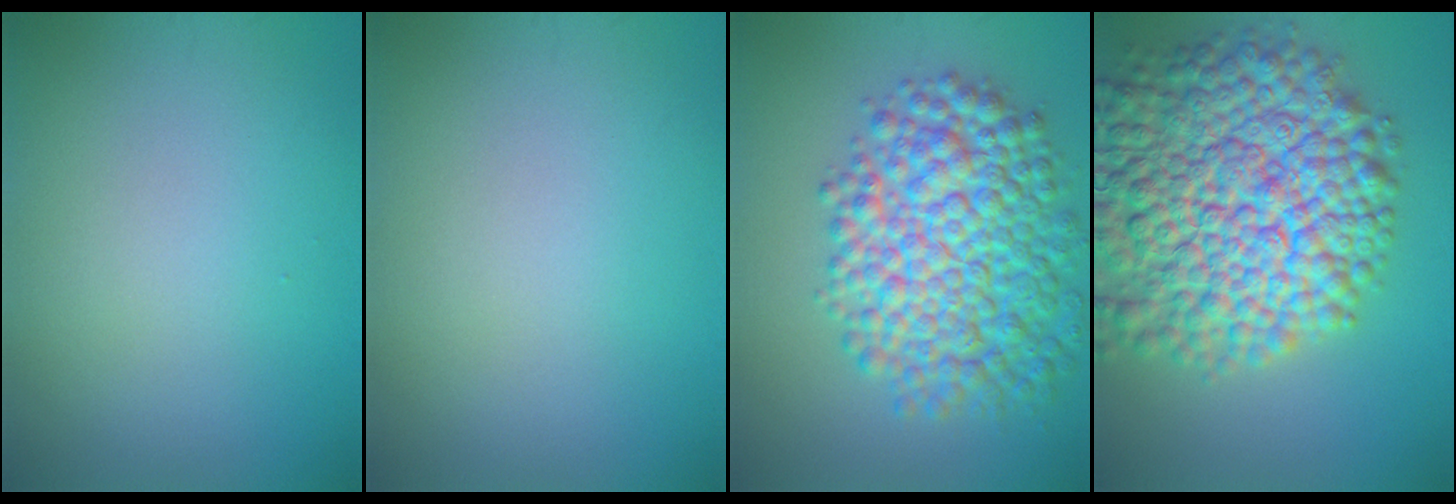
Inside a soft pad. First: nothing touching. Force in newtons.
{"total": 0.0}
{"total": 9.7, "press": 9.7, "slide": 0.2}
{"total": 14.7, "press": 14.6, "slide": 0.7}